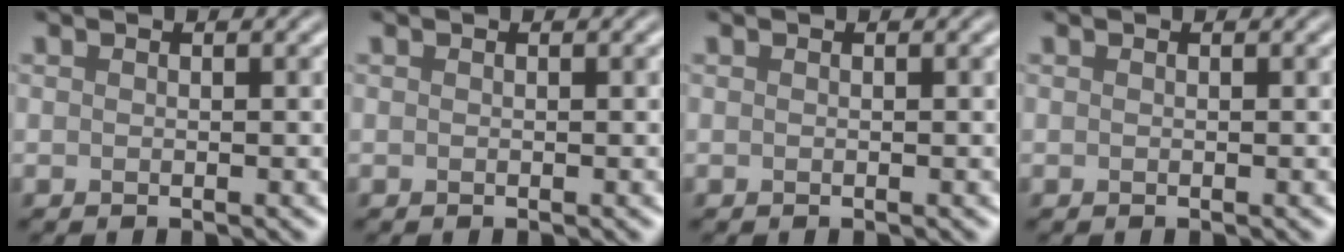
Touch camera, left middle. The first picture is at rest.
{"total": 0.0}
{"total": 0.0}
{"total": 0.0}